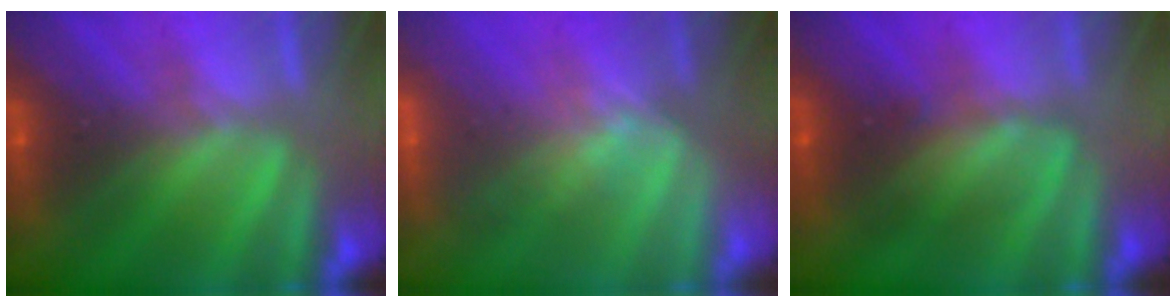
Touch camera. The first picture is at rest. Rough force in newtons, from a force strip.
{"total": 1.7}
{"total": 2.4}